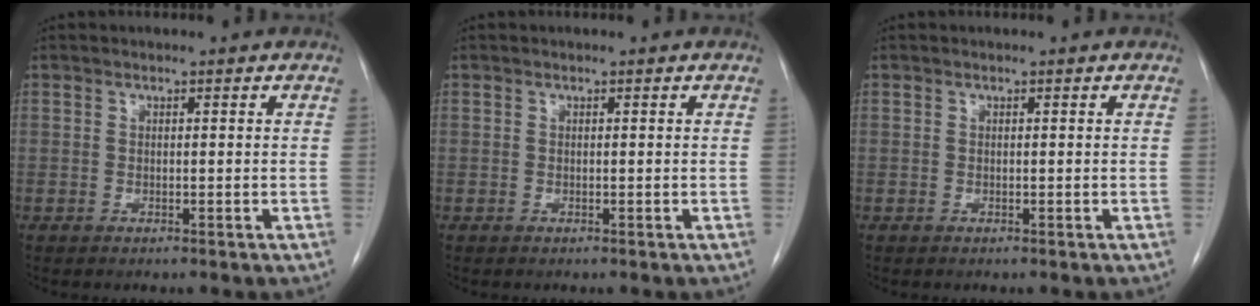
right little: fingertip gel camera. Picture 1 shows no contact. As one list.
[{"total": 0.0}, {"total": 0.0}]